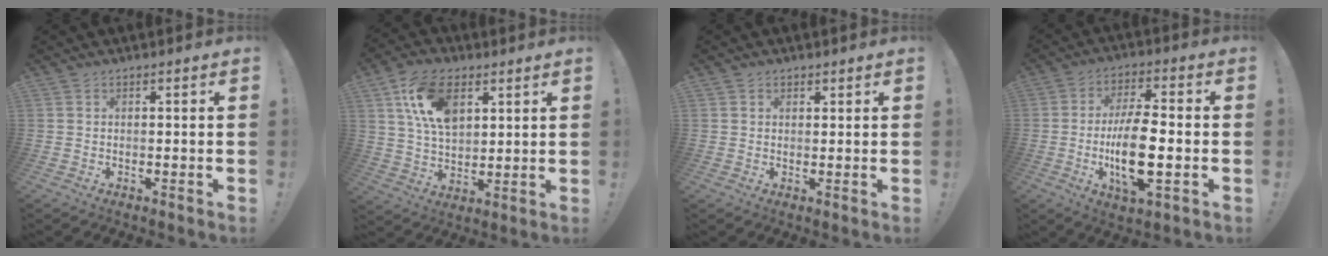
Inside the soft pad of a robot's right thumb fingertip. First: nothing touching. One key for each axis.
{"total": 14.8, "fx": 6.2, "fy": 9.0, "fz": 9.9, "tx": -0.184, "ty": -0.009, "tz": 0.117}
{"total": 1.1, "fx": 0.7, "fy": 0.8, "fz": 0.1, "tx": 0.014, "ty": -0.005, "tz": 0.011}
{"total": 14.8, "fx": -2.8, "fy": 5.3, "fz": 13.5, "tx": -0.253, "ty": -0.005, "tz": -0.052}